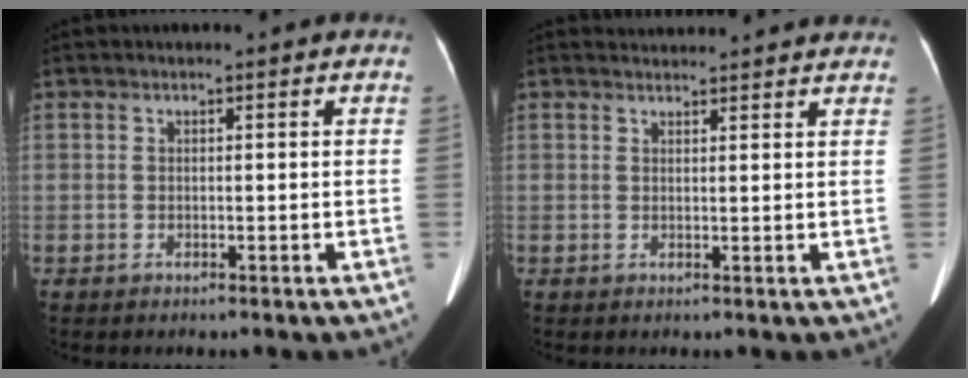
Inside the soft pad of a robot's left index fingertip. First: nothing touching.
{"total": 6.5, "force": [6.4, 0.6, 0.9], "torque": [-0.010, 0.024, 0.067]}